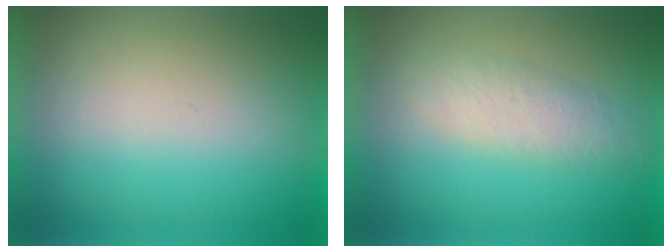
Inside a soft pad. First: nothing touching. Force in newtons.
{"total": 1.8}